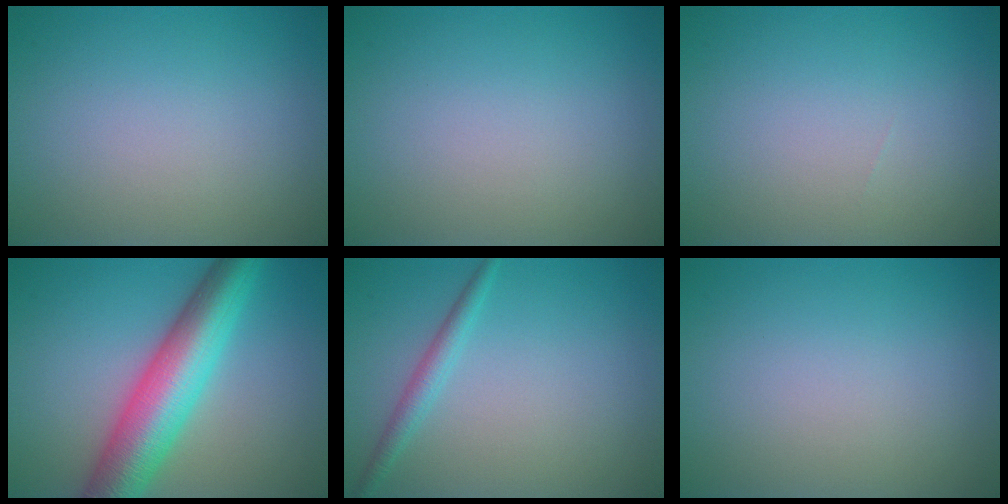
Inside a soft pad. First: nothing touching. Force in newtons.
{"total": 0.0}
{"total": 0.0}
{"total": 9.2, "press": 9.2, "slide": 0.0}
{"total": 1.8, "press": 1.8, "slide": 0.0}
{"total": 0.0}